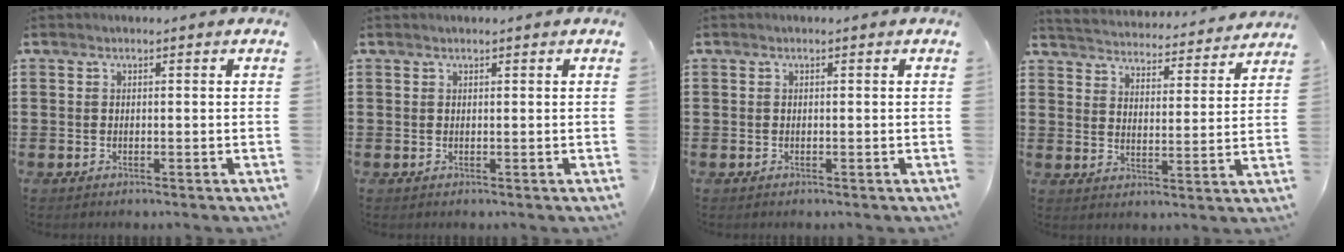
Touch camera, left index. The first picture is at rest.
{"total": 0.0}
{"total": 0.0}
{"total": 4.0, "force": [4.0, -0.2, -0.3], "torque": [-0.021, -0.038, 0.063]}